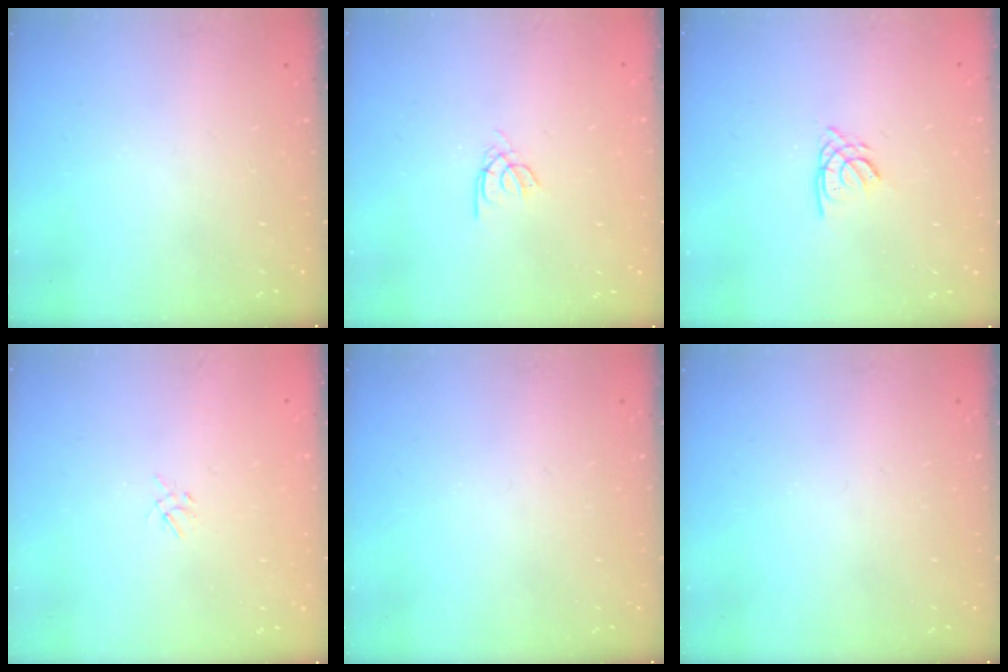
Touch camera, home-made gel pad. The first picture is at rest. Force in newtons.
{"total": 2.2, "press": 2.2, "slide": 0.2}
{"total": 2.2, "press": 2.2, "slide": 0.0}
{"total": 2.0, "press": 2.0, "slide": 0.4}
{"total": 0.0}
{"total": 0.0}